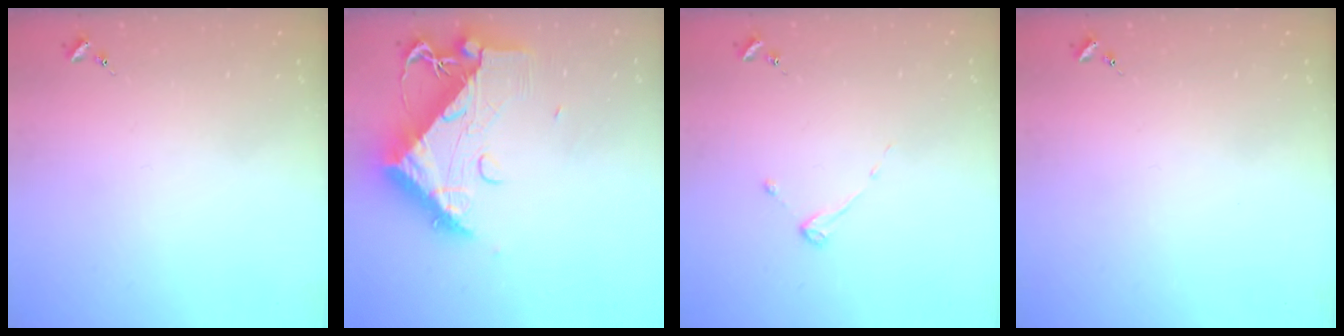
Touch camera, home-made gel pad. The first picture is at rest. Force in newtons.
{"total": 14.6, "press": 14.5, "slide": 1.5}
{"total": 2.7, "press": 2.7, "slide": 0.3}
{"total": 0.0}